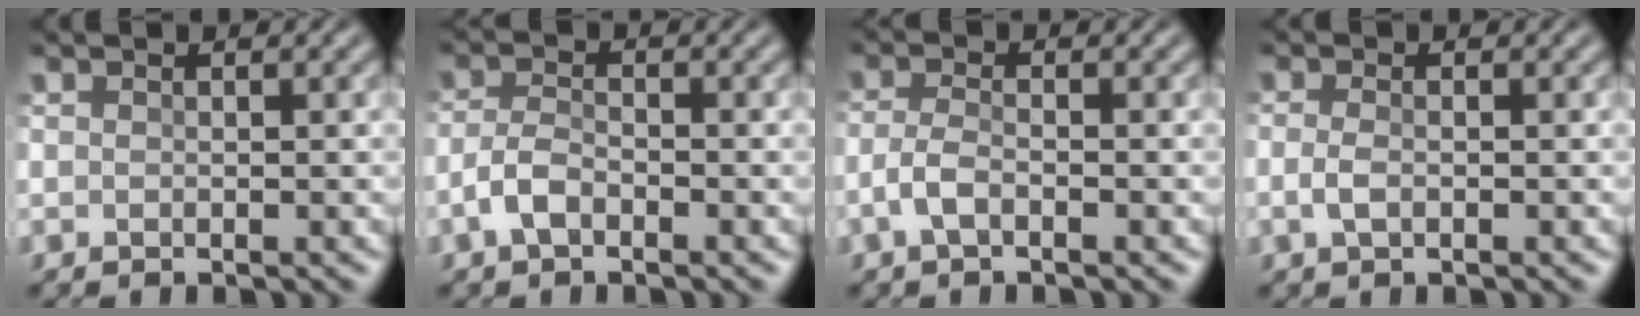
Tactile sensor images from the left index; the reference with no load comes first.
{"total": 1.9, "force": [-1.1, 0.9, 1.3], "torque": [-0.031, 0.009, -0.029]}
{"total": 1.8, "force": [-0.9, 0.6, 1.4], "torque": [-0.036, 0.006, -0.025]}
{"total": 1.2, "force": [-0.2, 0.5, 1.0], "torque": [-0.028, 0.002, -0.008]}